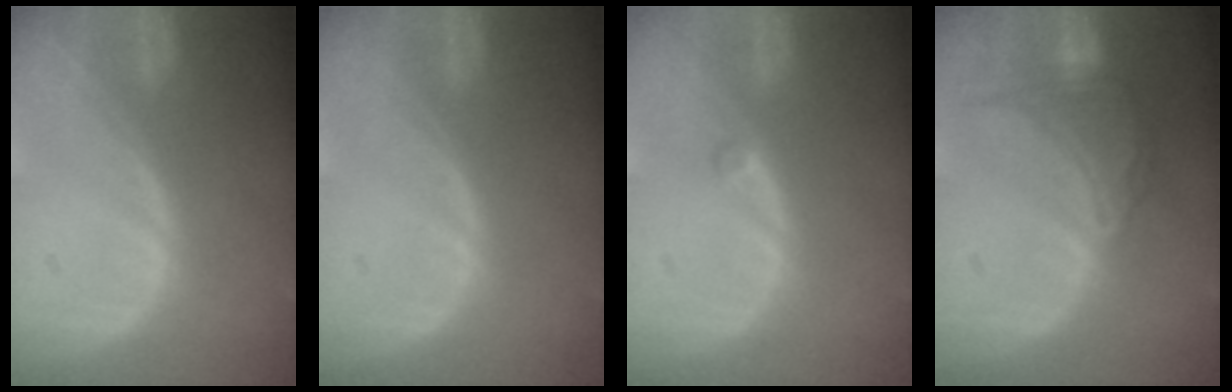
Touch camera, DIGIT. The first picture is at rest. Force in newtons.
{"total": 0.0}
{"total": 0.6, "press": 0.6, "slide": 0.1}
{"total": 7.5, "press": 7.5, "slide": 0.1}